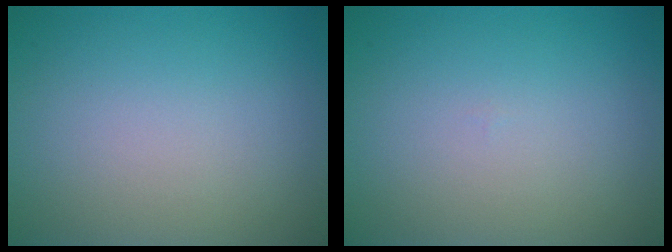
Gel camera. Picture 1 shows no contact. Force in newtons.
{"total": 0.0}